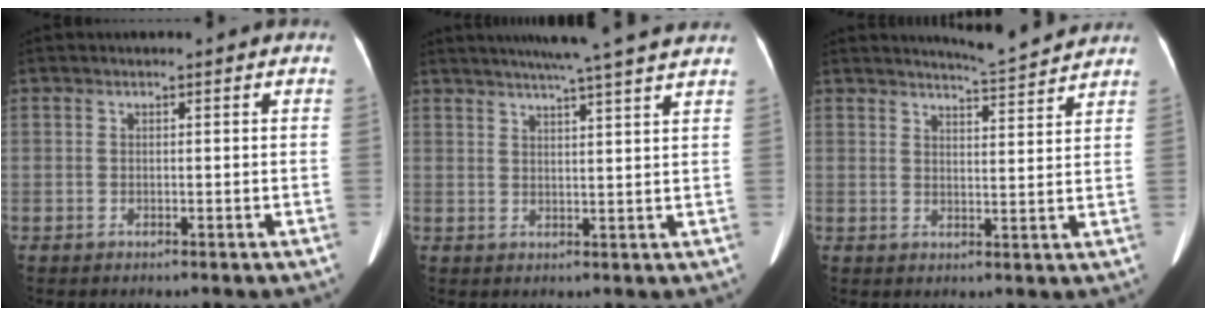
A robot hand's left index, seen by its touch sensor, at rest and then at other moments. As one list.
[{"total": 13.5, "force": [11.5, -0.9, 6.9], "torque": [-0.109, 0.012, 0.140]}, {"total": 5.7, "force": [5.6, -1.0, 0.5], "torque": [-0.022, -0.010, 0.077]}]